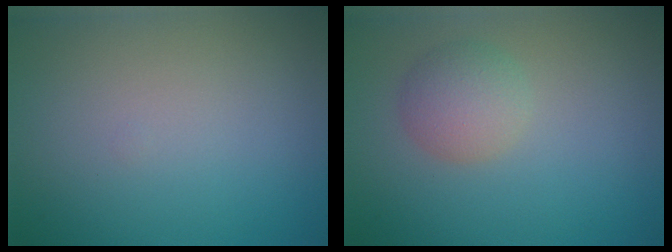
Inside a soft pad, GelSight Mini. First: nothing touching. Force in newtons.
{"total": 2.7, "press": 2.7, "slide": 0.2}